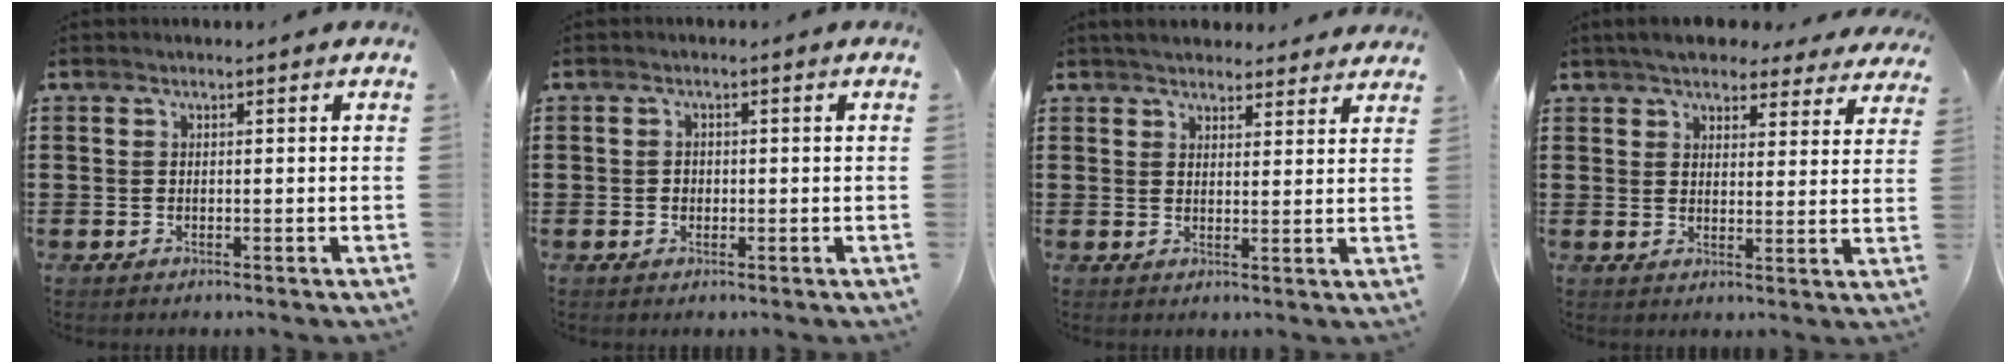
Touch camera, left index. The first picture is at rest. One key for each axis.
{"total": 1.0, "fx": -0.1, "fy": 0.9, "fz": 0.4, "tx": -0.012, "ty": 0.006, "tz": -0.005}
{"total": 3.6, "fx": 3.4, "fy": 0.8, "fz": 0.5, "tx": -0.019, "ty": -0.007, "tz": 0.064}
{"total": 5.0, "fx": 4.8, "fy": 1.1, "fz": 1.2, "tx": -0.044, "ty": -0.011, "tz": 0.087}